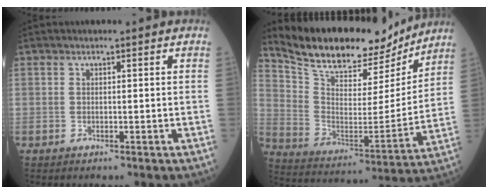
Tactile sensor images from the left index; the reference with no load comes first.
{"total": 20.1, "force": [18.0, 5.8, 6.9], "torque": [-0.129, -0.016, 0.287]}